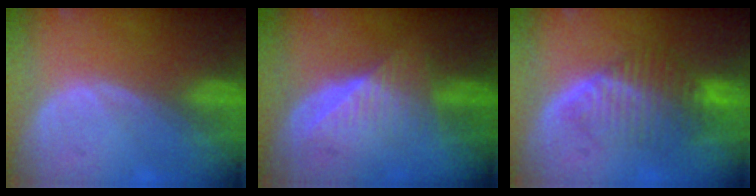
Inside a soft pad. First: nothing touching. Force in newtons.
{"total": 6.3, "press": 6.0, "slide": 2.0}
{"total": 8.2, "press": 7.2, "slide": 3.8}